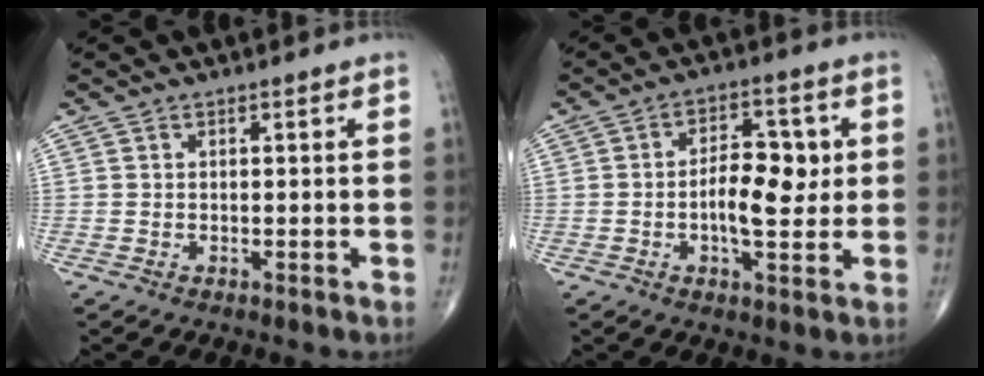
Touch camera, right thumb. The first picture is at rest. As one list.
[{"total": 9.2, "force": [0.1, 4.3, 8.1], "torque": [-0.107, 0.006, -0.001]}]